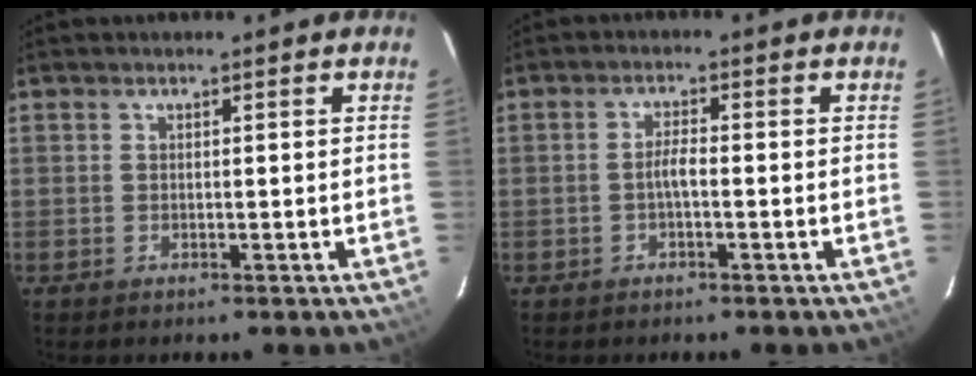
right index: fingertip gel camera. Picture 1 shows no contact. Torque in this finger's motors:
{"motor_torque": [0.35, -0.13, 0.29, 0.08]}